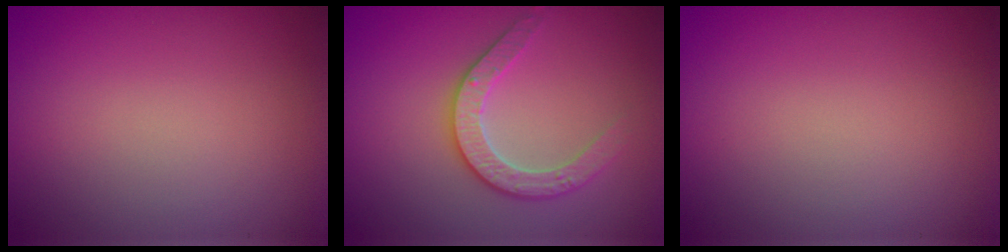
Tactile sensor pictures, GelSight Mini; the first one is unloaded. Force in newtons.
{"total": 2.9, "press": 2.9, "slide": 0.7}
{"total": 0.0}